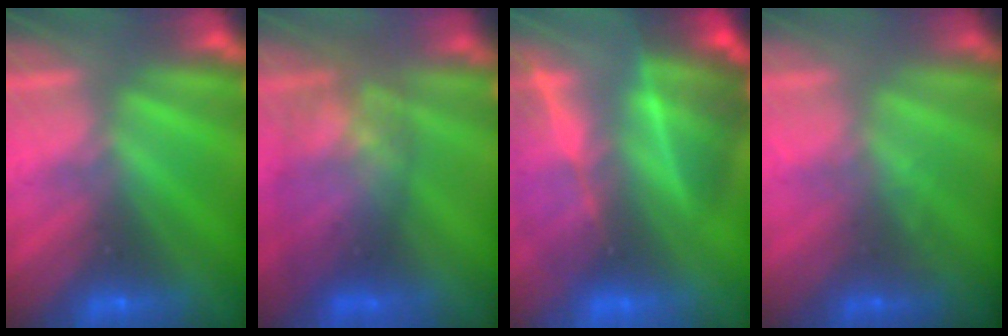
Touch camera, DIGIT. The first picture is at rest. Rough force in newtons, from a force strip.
{"total": 7.5}
{"total": 5.7}
{"total": 1.4}